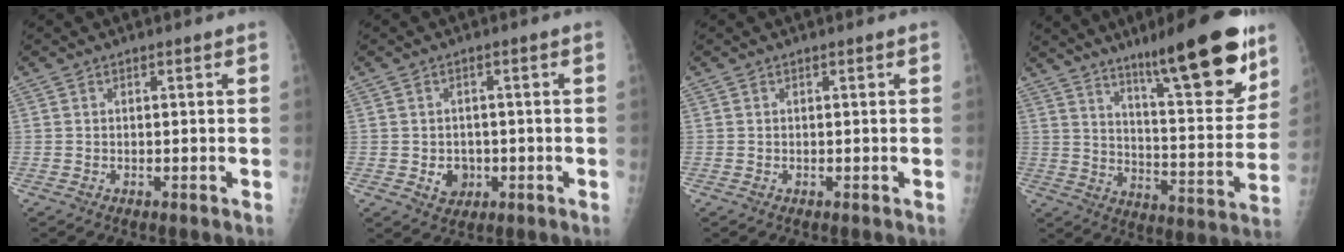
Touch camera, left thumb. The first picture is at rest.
{"total": 4.0, "force": [-1.0, 3.4, 1.9], "torque": [-0.006, 0.005, -0.007]}
{"total": 0.0}
{"total": 21.0, "force": [13.6, 3.9, 15.6], "torque": [-0.193, -0.072, 0.213]}